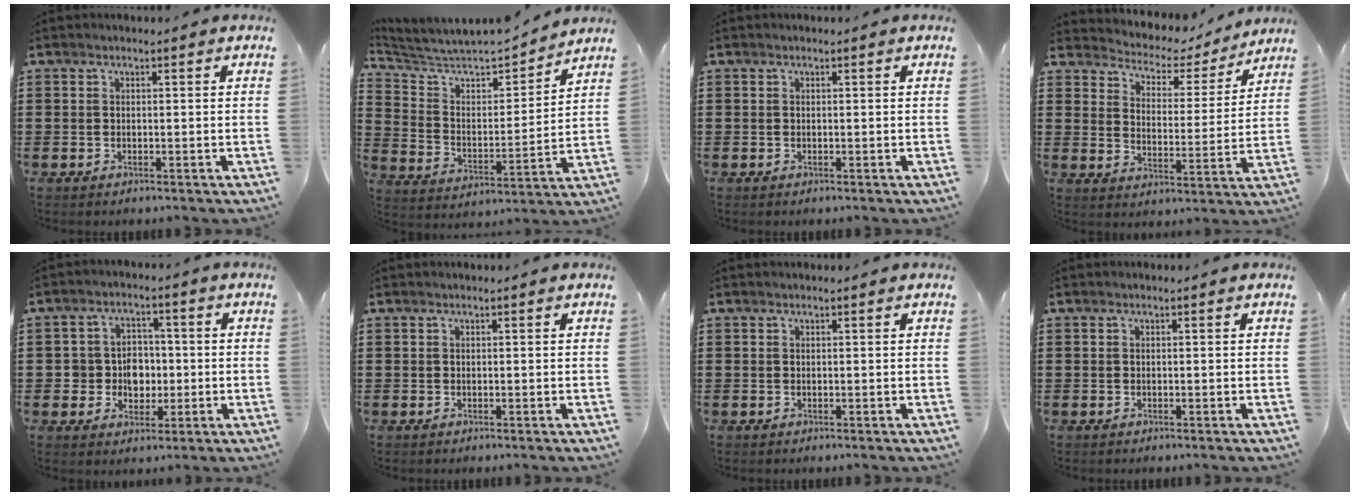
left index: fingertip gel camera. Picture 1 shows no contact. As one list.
[{"total": 5.4, "force": [5.0, 1.3, 1.6], "torque": [-0.062, -0.044, 0.078]}, {"total": 0.0}, {"total": 3.6, "force": [3.4, 1.2, 0.3], "torque": [-0.031, -0.030, 0.050]}, {"total": 5.1, "force": [-0.6, 4.6, 2.2], "torque": [-0.049, 0.009, -0.014]}, {"total": 0.0}, {"total": 0.0}, {"total": 0.0}]